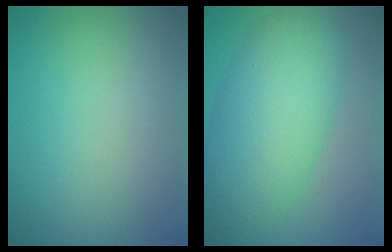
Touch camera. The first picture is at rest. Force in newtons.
{"total": 8.3, "press": 8.3, "slide": 0.0}